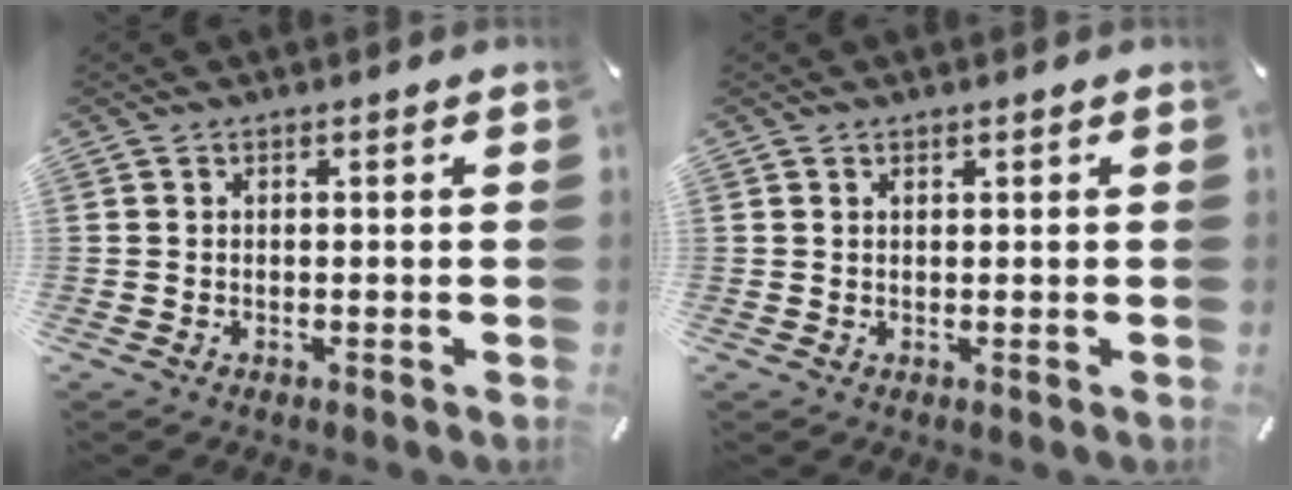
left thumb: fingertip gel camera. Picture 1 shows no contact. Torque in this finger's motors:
{"motor_torque": [-0.05, -0.36, -0.22, -0.02, -0.02]}